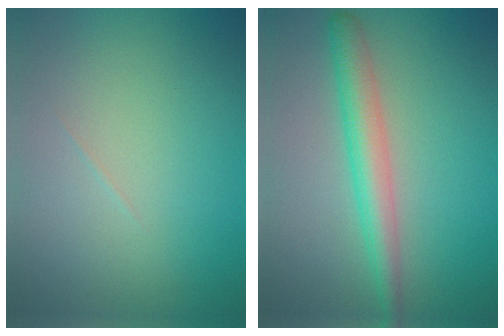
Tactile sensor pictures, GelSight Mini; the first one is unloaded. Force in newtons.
{"total": 3.8, "press": 3.8, "slide": 0.1}